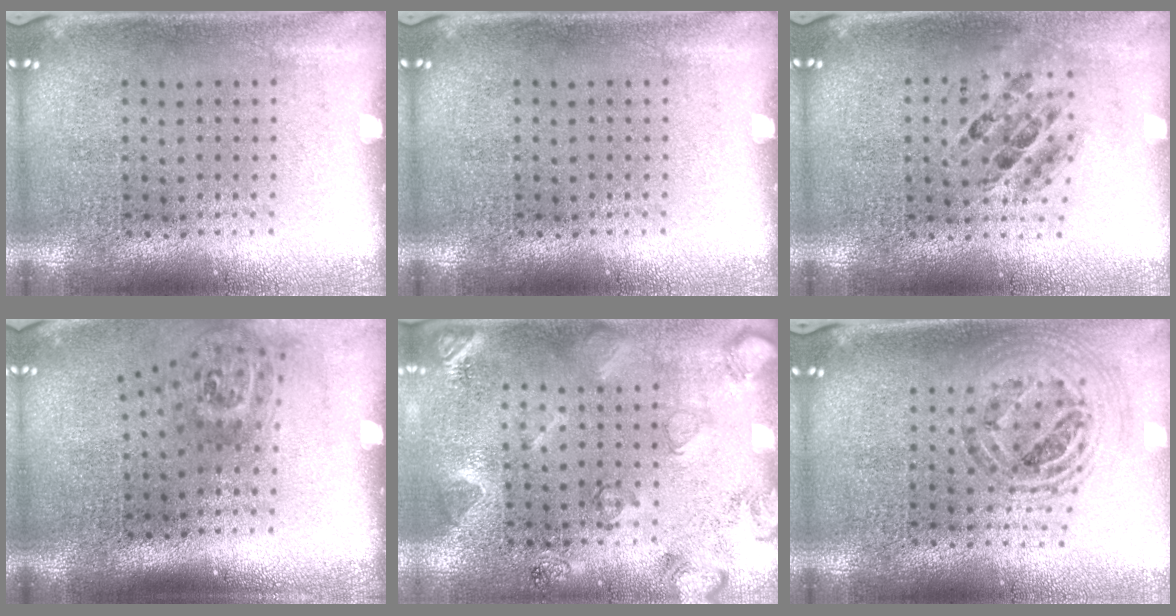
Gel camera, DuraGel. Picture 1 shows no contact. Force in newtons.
{"total": 0.0}
{"total": 0.7, "press": 0.7, "slide": 0.1}
{"total": 1.8, "press": 1.2, "slide": 1.3}
{"total": 2.1, "press": 2.0, "slide": 0.8}
{"total": 1.0, "press": 1.0, "slide": 0.1}